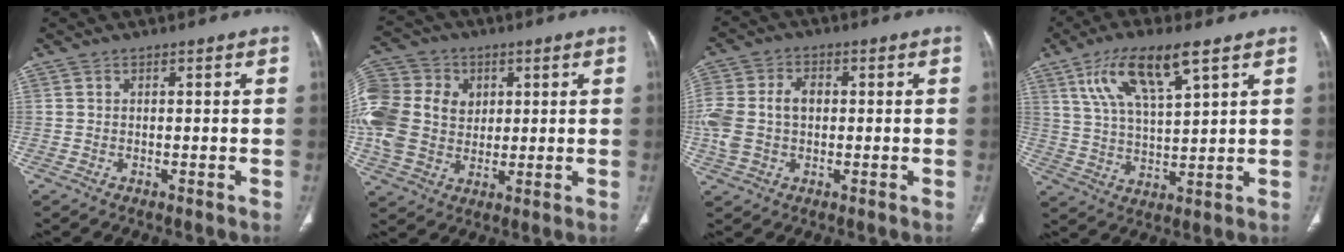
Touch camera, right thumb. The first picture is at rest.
{"total": 22.1, "force": [3.1, 17.8, 12.7], "torque": [-0.304, 0.035, 0.069]}
{"total": 10.9, "force": [0.1, 7.6, 7.7], "torque": [-0.182, 0.024, 0.006]}
{"total": 12.5, "force": [6.6, 3.6, 10.0], "torque": [-0.186, -0.016, 0.129]}